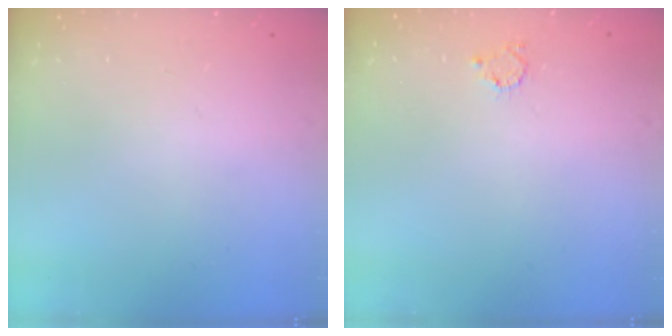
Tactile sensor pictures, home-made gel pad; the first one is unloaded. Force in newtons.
{"total": 2.4, "press": 2.4, "slide": 0.4}